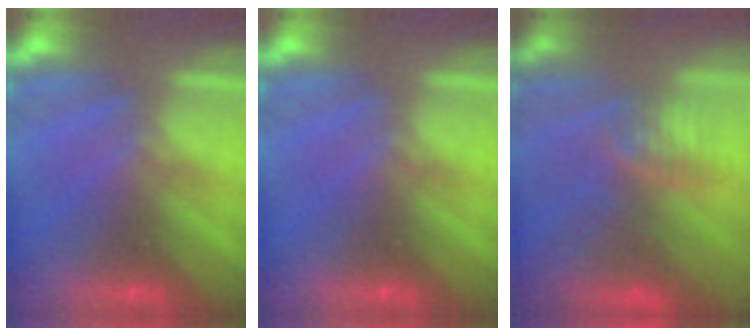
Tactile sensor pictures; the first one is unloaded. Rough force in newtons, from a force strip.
{"total": 0.0}
{"total": 7.8}